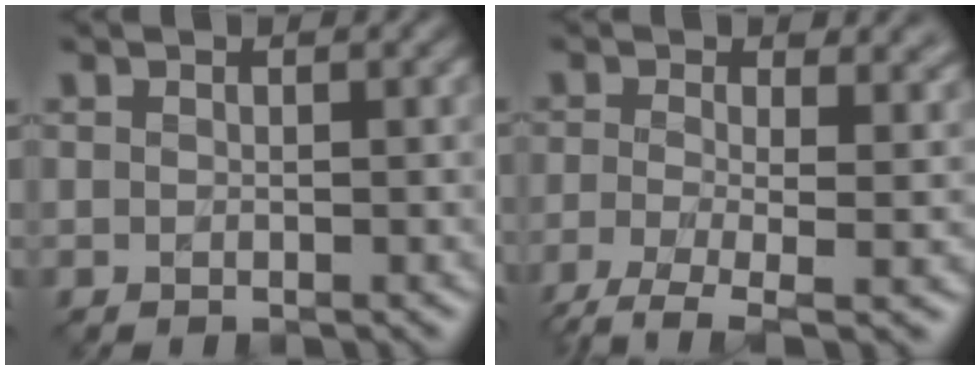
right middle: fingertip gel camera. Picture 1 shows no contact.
{"total": 7.5, "force": [-2.6, 3.2, 6.3], "torque": [-0.113, -0.017, -0.051]}